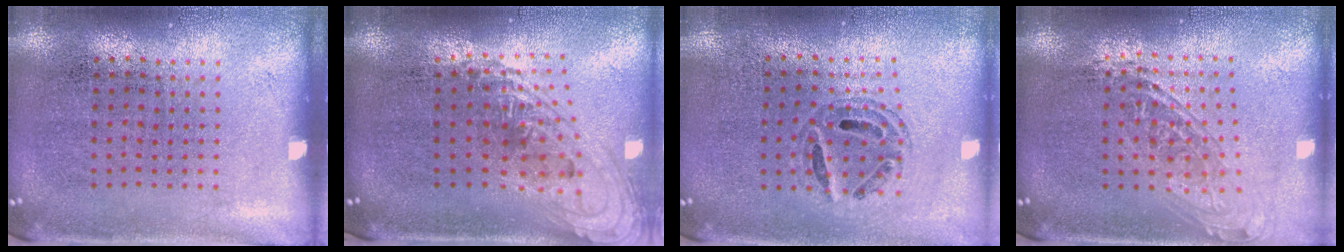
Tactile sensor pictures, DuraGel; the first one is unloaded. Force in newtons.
{"total": 1.7, "press": 1.3, "slide": 1.0}
{"total": 0.6, "press": 0.6, "slide": 0.2}
{"total": 1.7, "press": 1.4, "slide": 1.0}